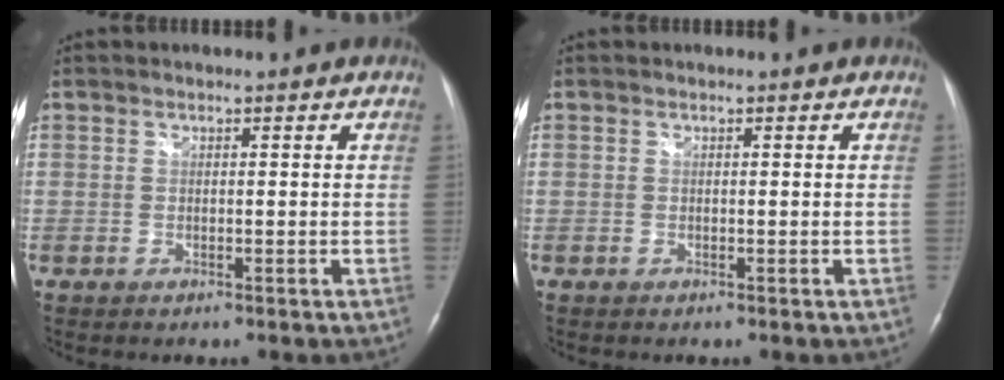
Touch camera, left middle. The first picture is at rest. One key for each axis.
{"total": 0.0}